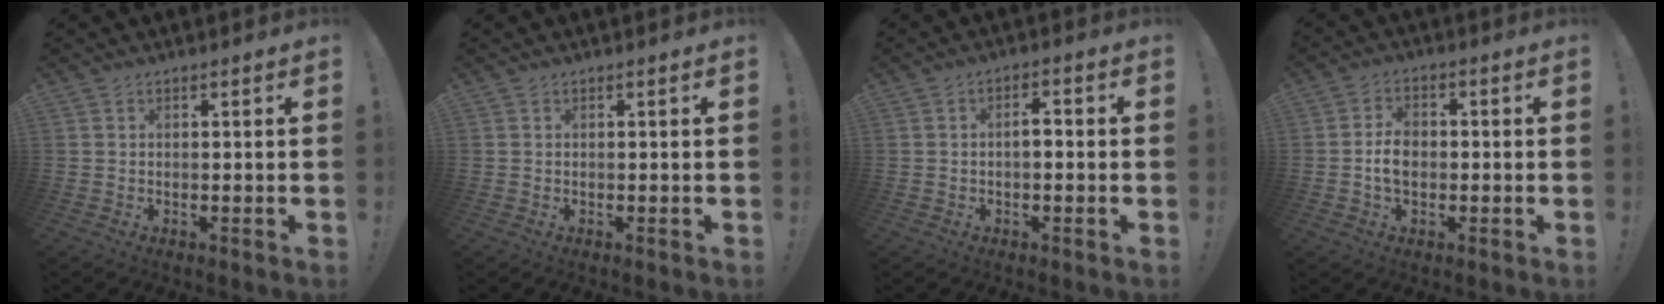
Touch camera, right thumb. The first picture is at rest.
{"total": 0.0}
{"total": 3.3, "force": [-1.0, 1.4, 2.8], "torque": [-0.043, 0.008, -0.023]}
{"total": 5.7, "force": [-0.7, 4.0, 4.1], "torque": [-0.072, 0.006, -0.015]}